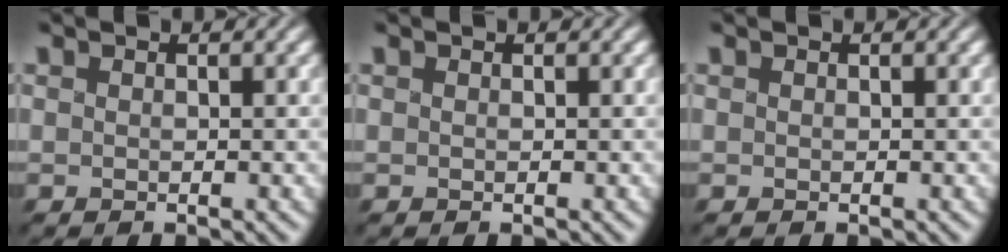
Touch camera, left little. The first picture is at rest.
{"total": 0.0}
{"total": 0.0}